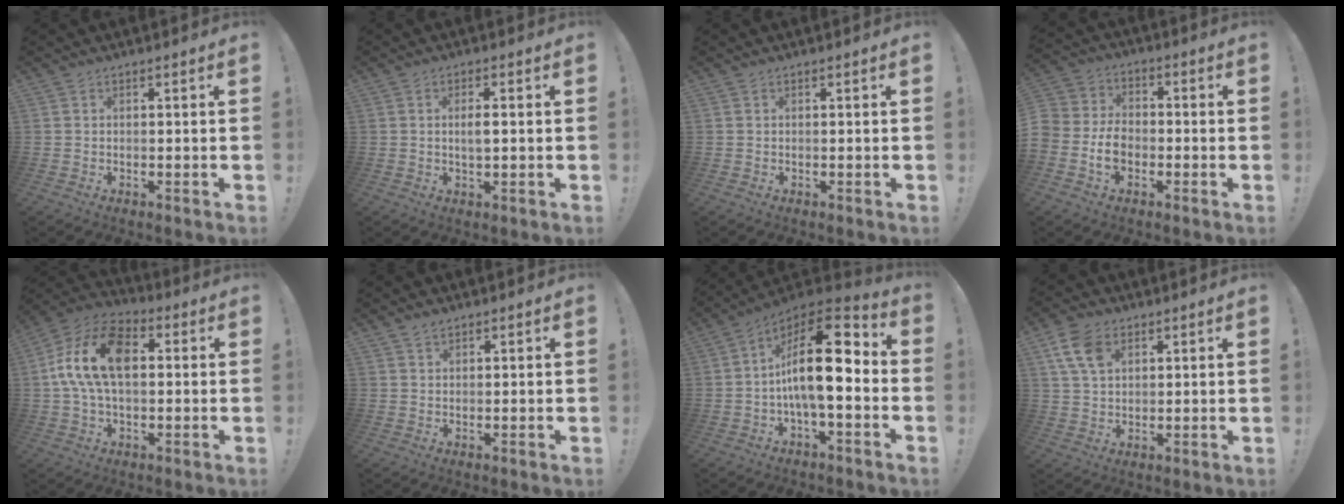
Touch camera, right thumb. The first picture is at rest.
{"total": 3.0, "force": [0.1, 0.9, 2.8], "torque": [-0.043, -0.002, -0.003]}
{"total": 0.0}
{"total": 7.5, "force": [-3.4, 5.7, 3.7], "torque": [-0.069, 0.012, -0.061]}
{"total": 16.2, "force": [2.3, 9.5, 12.9], "torque": [-0.252, 0.009, 0.040]}
{"total": 1.5, "force": [1.2, 0.6, 0.6], "torque": [-0.009, -0.004, 0.022]}
{"total": 19.3, "force": [0.1, 7.8, 17.7], "torque": [-0.290, 0.008, 0.001]}
{"total": 10.0, "force": [4.5, 6.9, 5.8], "torque": [-0.107, -0.006, 0.087]}